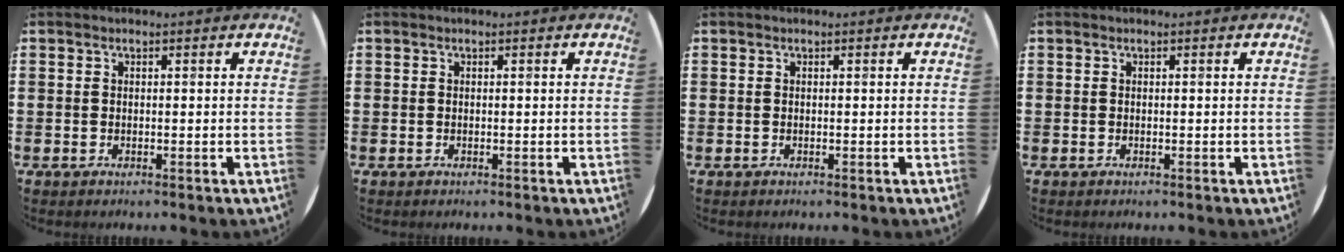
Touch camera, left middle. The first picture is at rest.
{"total": 0.0}
{"total": 0.0}
{"total": 0.0}